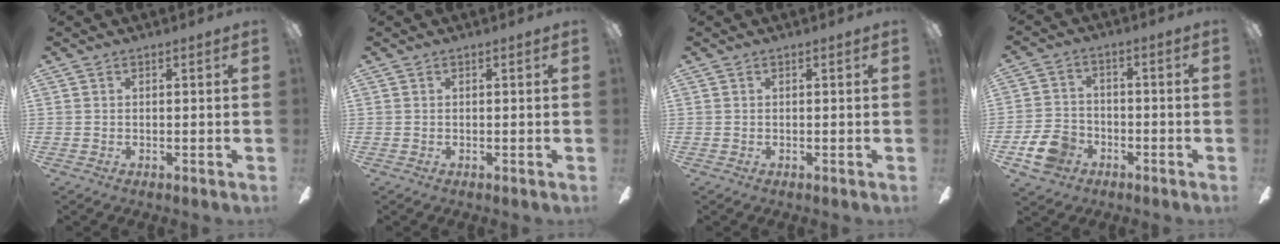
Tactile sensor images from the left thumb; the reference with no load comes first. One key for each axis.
{"total": 0.0}
{"total": 0.0}
{"total": 8.8, "fx": -4.3, "fy": 6.5, "fz": 4.0, "tx": -0.098, "ty": 0.030, "tz": -0.079}